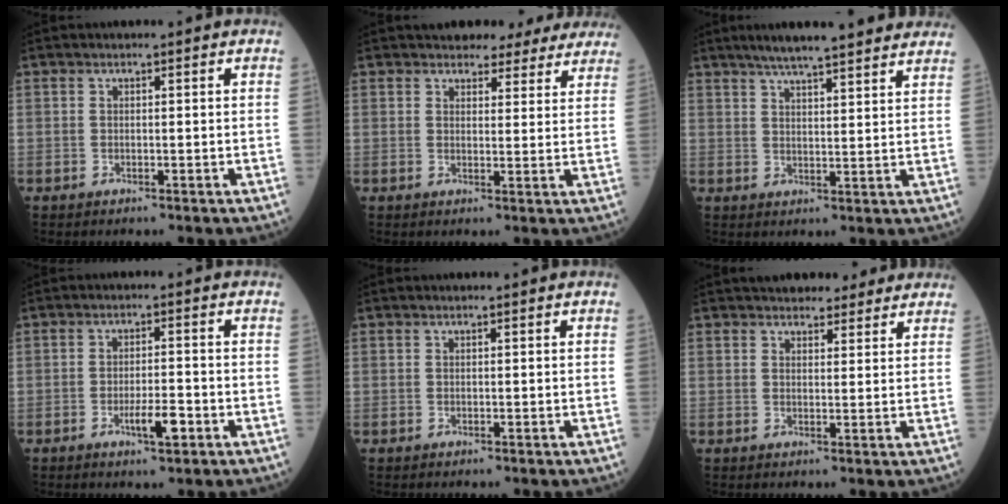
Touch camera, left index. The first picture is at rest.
{"total": 9.9, "force": [9.0, 3.6, 2.1], "torque": [-0.001, 0.008, 0.088]}
{"total": 14.2, "force": [12.1, 1.4, 7.4], "torque": [-0.107, 0.025, 0.158]}
{"total": 4.2, "force": [-2.0, 0.8, 3.7], "torque": [-0.067, 0.000, -0.031]}
{"total": 0.0}
{"total": 8.3, "force": [7.2, 3.1, 2.7], "torque": [-0.025, 0.018, 0.092]}